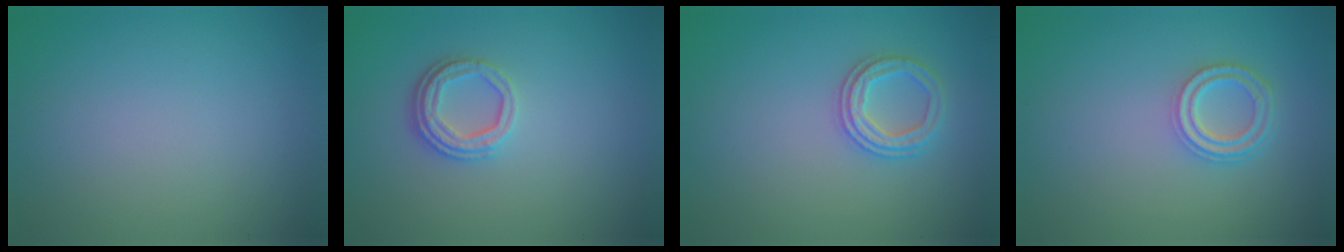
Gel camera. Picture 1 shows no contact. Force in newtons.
{"total": 3.3, "press": 2.5, "slide": 2.2}
{"total": 2.5, "press": 2.4, "slide": 0.6}
{"total": 3.3, "press": 2.6, "slide": 2.1}